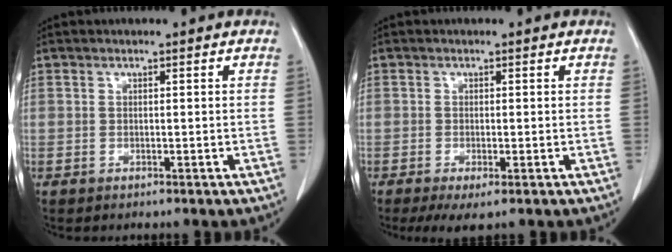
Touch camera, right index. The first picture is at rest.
{"total": 2.9, "force": [-1.4, 0.8, 2.4], "torque": [-0.039, -0.009, -0.017]}